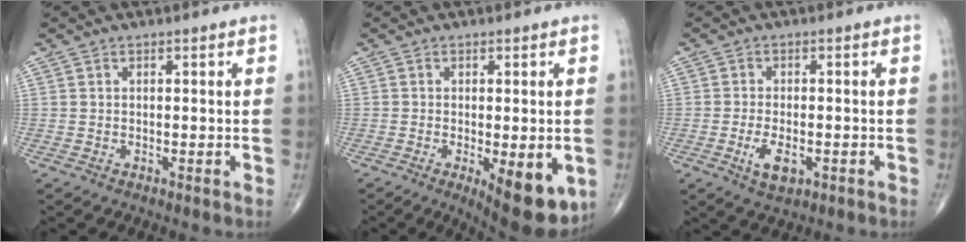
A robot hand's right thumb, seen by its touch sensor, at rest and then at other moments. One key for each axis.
{"total": 11.0, "fx": -3.6, "fy": 4.0, "fz": 9.6, "tx": -0.119, "ty": -0.017, "tz": -0.042}
{"total": 4.8, "fx": -1.7, "fy": 2.4, "fz": 3.8, "tx": -0.066, "ty": -0.001, "tz": -0.023}